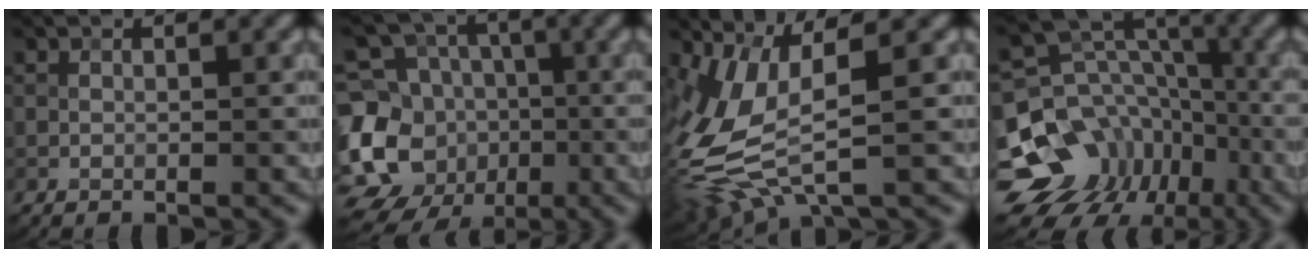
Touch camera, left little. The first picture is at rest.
{"total": 12.7, "force": [-4.6, 10.8, 4.9], "torque": [-0.131, 0.000, -0.075]}
{"total": 7.8, "force": [-1.4, 3.0, 7.0], "torque": [-0.178, -0.008, -0.032]}
{"total": 11.4, "force": [-5.0, 9.2, 4.5], "torque": [-0.086, 0.024, -0.087]}